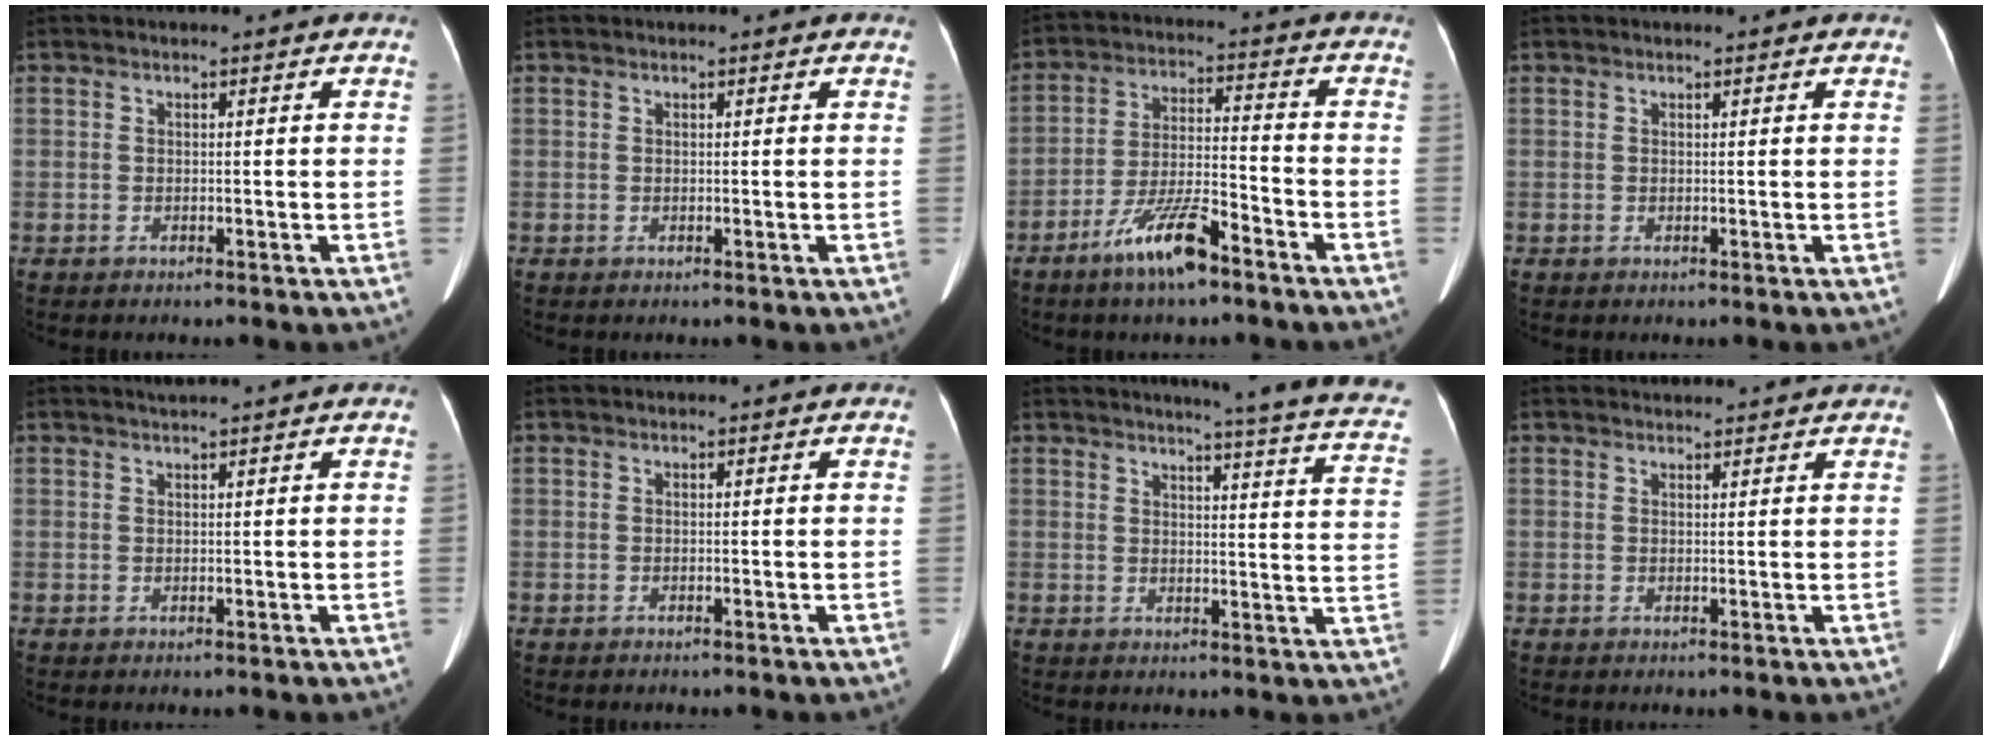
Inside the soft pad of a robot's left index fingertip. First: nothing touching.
{"total": 0.0}
{"total": 9.7, "force": [-6.7, 1.6, 6.8], "torque": [-0.136, -0.009, -0.122]}
{"total": 1.1, "force": [1.0, 0.0, 0.3], "torque": [-0.011, 0.006, 0.010]}
{"total": 1.0, "force": [0.9, -0.3, 0.4], "torque": [-0.011, 0.004, 0.022]}
{"total": 0.0}
{"total": 18.1, "force": [15.8, -0.2, 8.7], "torque": [-0.108, -0.072, 0.162]}
{"total": 3.8, "force": [3.7, 0.5, 0.5], "torque": [-0.012, 0.024, 0.045]}